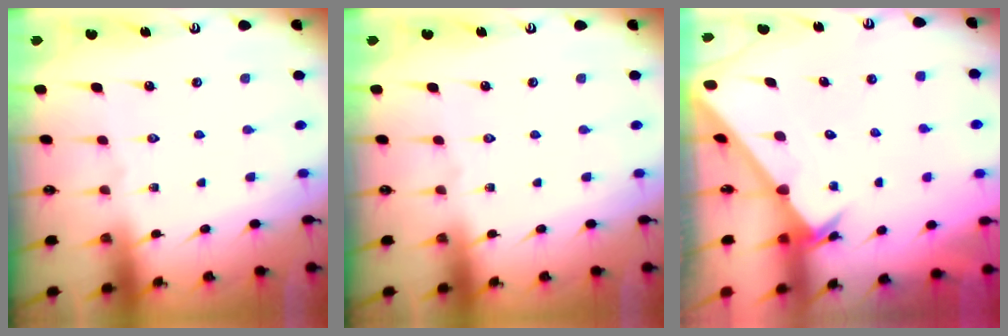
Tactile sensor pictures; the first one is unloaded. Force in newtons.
{"total": 0.0}
{"total": 2.2, "press": 2.2, "slide": 0.1}